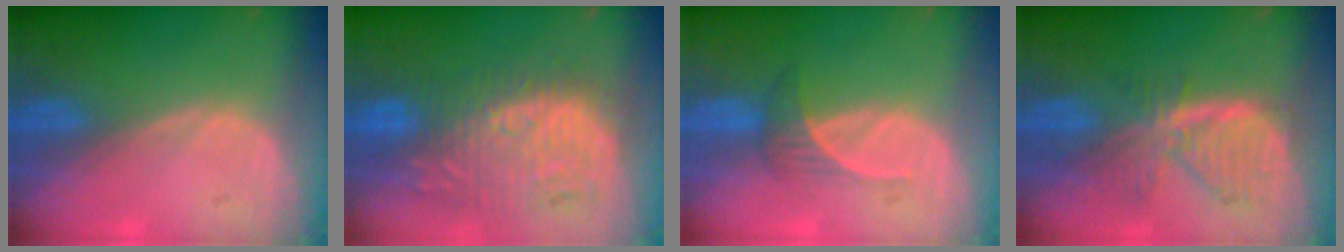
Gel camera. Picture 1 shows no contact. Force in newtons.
{"total": 11.8, "press": 11.2, "slide": 3.9}
{"total": 2.8, "press": 2.7, "slide": 0.9}
{"total": 8.1, "press": 7.0, "slide": 4.0}